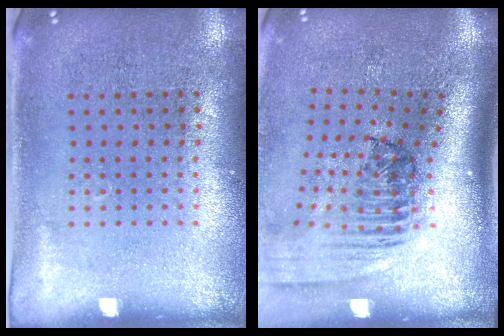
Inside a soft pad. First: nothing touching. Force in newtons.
{"total": 2.6, "press": 1.8, "slide": 1.9}